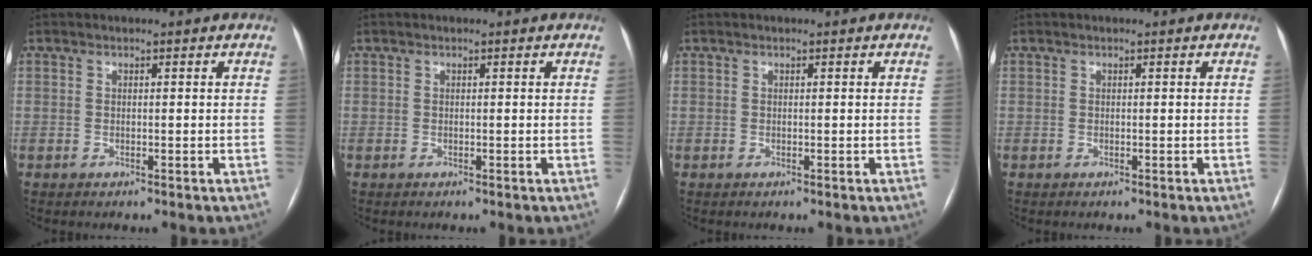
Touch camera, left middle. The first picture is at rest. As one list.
[{"total": 0.0}, {"total": 0.0}, {"total": 0.0}]